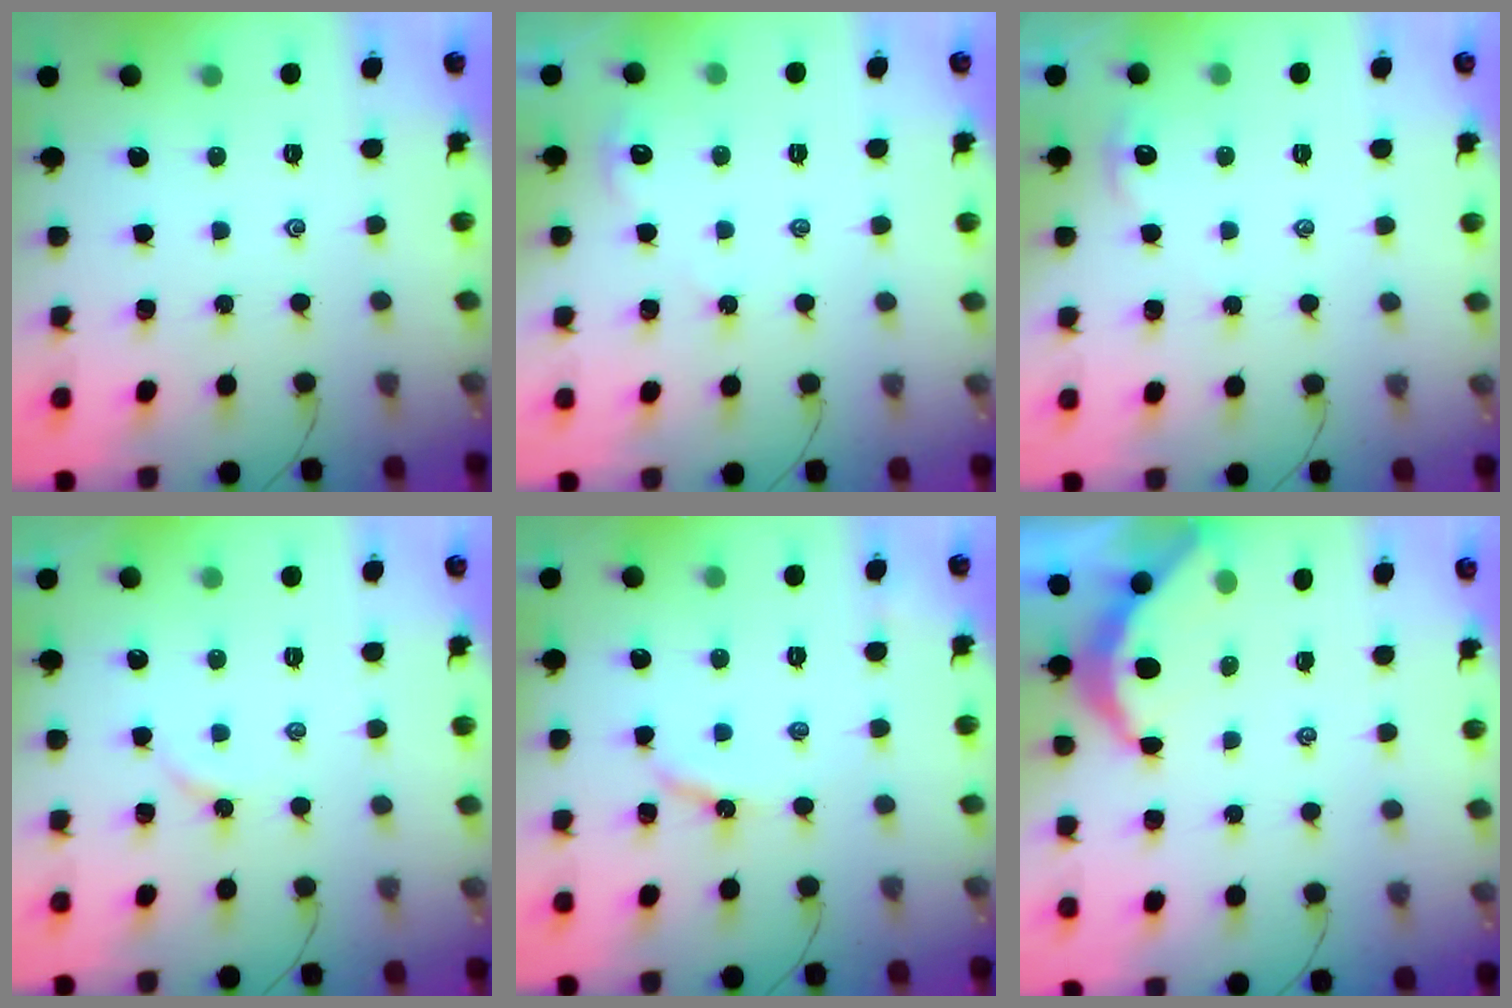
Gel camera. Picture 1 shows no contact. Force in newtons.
{"total": 2.6, "press": 2.6, "slide": 0.3}
{"total": 2.5, "press": 2.5, "slide": 0.3}
{"total": 2.2, "press": 2.2, "slide": 0.3}
{"total": 5.1, "press": 5.1, "slide": 0.4}
{"total": 5.8, "press": 5.8, "slide": 0.3}